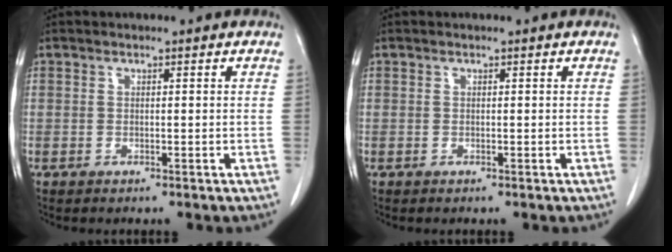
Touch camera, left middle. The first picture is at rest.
{"total": 0.0}